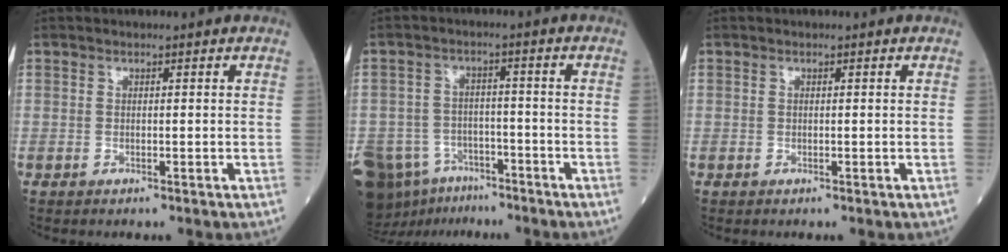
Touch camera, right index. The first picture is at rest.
{"total": 15.5, "force": [-10.2, 9.9, 6.3], "torque": [-0.169, -0.001, -0.155]}
{"total": 0.0}